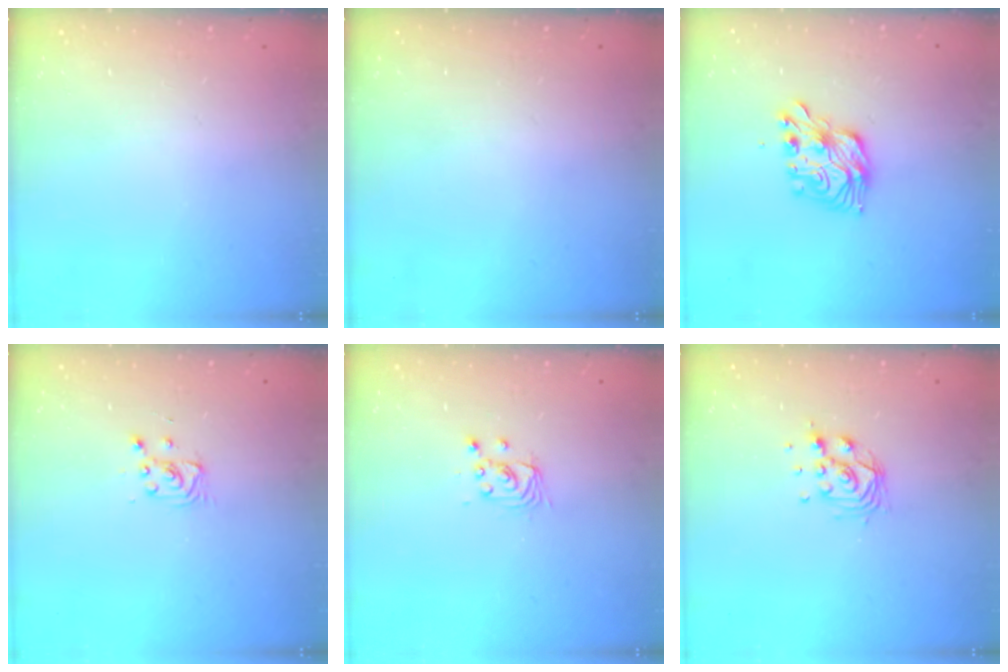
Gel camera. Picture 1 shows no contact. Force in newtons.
{"total": 0.0}
{"total": 11.8, "press": 11.8, "slide": 0.4}
{"total": 3.2, "press": 3.2, "slide": 0.4}
{"total": 2.7, "press": 2.7, "slide": 0.2}
{"total": 9.4, "press": 9.2, "slide": 1.9}